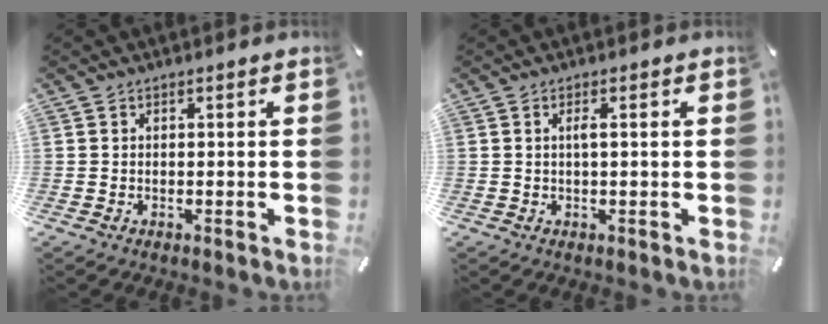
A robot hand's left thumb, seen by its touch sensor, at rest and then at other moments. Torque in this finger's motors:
{"motor_torque": [-0.22, -0.56, 0.11, 0.09, 0.00]}